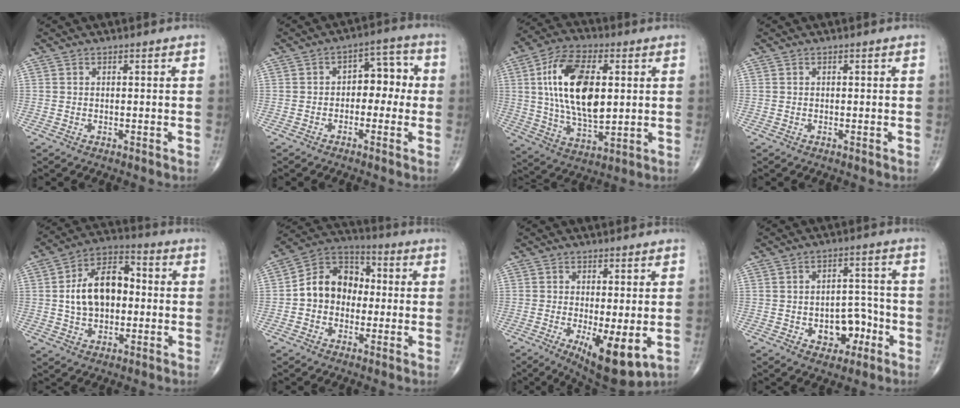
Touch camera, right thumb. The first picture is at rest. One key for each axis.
{"total": 7.0, "fx": -0.6, "fy": 4.7, "fz": 5.1, "tx": -0.035, "ty": 0.033, "tz": -0.019}
{"total": 18.8, "fx": 3.2, "fy": 9.4, "fz": 15.9, "tx": -0.284, "ty": -0.007, "tz": 0.057}
{"total": 0.0}
{"total": 13.8, "fx": 0.5, "fy": 8.7, "fz": 10.6, "tx": -0.160, "ty": 0.026, "tz": 0.002}
{"total": 11.8, "fx": -0.3, "fy": 9.4, "fz": 7.2, "tx": -0.091, "ty": 0.039, "tz": -0.019}
{"total": 10.0, "fx": -2.5, "fy": 3.3, "fz": 9.1, "tx": -0.141, "ty": -0.025, "tz": -0.031}
{"total": 8.0, "fx": -2.7, "fy": 5.6, "fz": 5.1, "tx": -0.032, "ty": 0.034, "tz": -0.033}